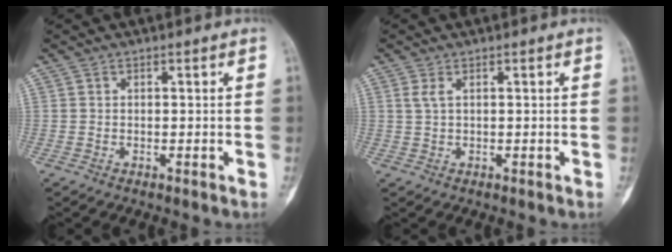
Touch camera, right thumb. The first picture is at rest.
{"total": 1.4, "force": [0.5, 0.6, 1.2], "torque": [-0.027, 0.006, 0.015]}